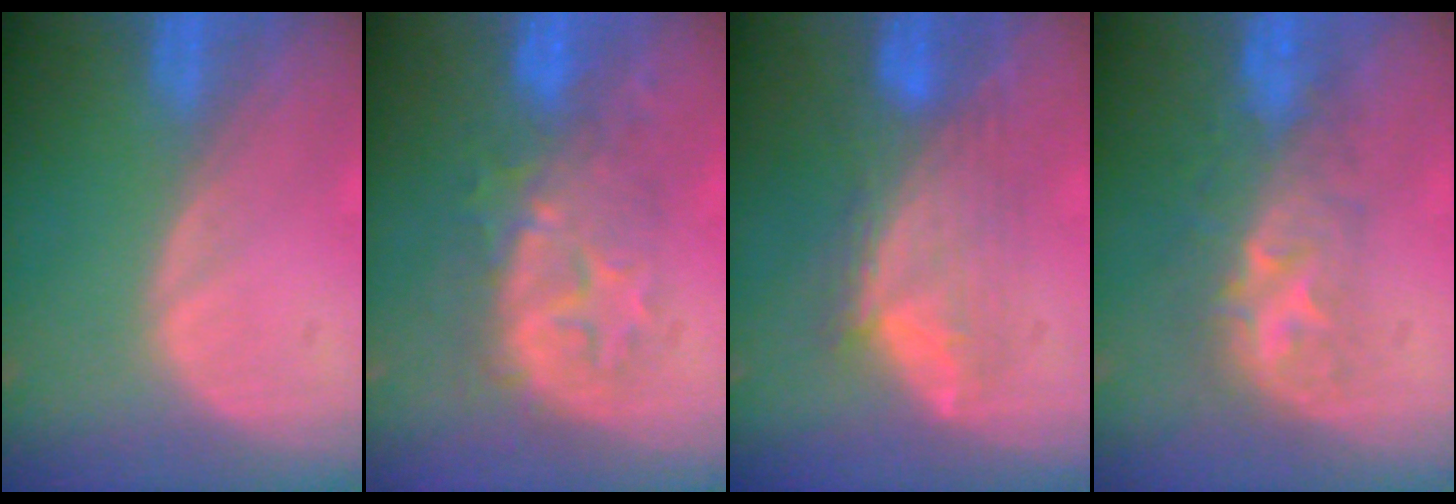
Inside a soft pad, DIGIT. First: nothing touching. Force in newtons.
{"total": 8.4, "press": 8.1, "slide": 2.0}
{"total": 7.4, "press": 7.1, "slide": 2.1}
{"total": 8.5, "press": 7.3, "slide": 4.2}